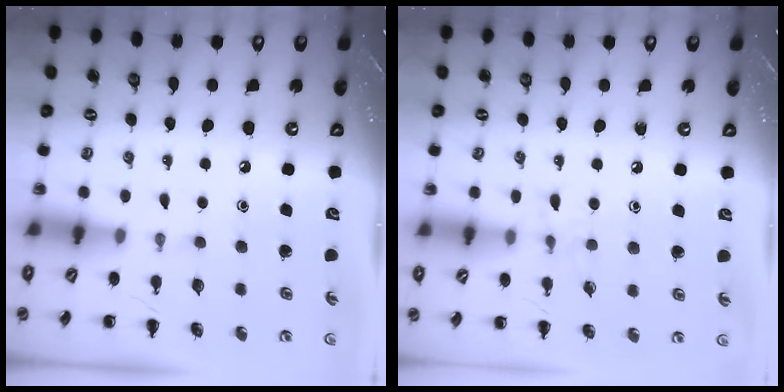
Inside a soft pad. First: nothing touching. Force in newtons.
{"total": 6.2, "press": 6.0, "slide": 1.4}